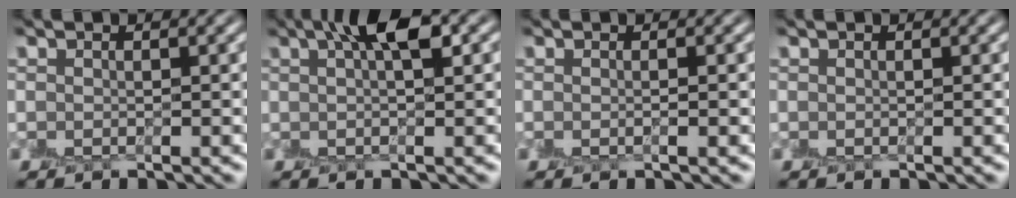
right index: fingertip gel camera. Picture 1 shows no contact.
{"total": 4.4, "force": [1.9, 1.0, 3.9], "torque": [-0.059, 0.009, 0.024]}
{"total": 0.7, "force": [-0.2, -0.1, 0.7], "torque": [-0.012, -0.002, -0.004]}
{"total": 0.0}